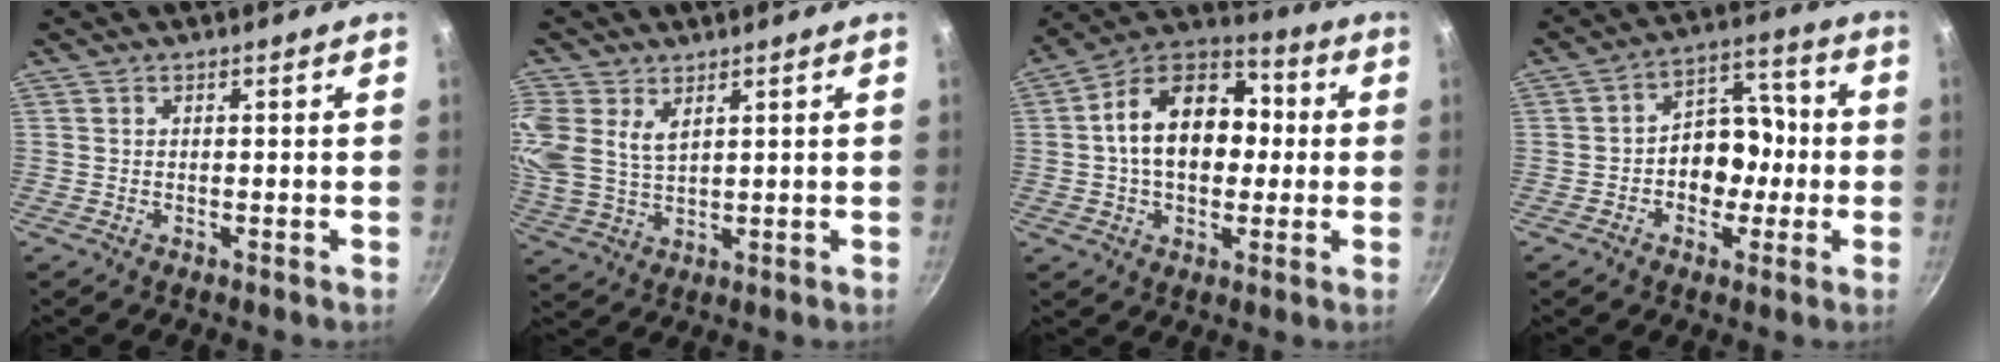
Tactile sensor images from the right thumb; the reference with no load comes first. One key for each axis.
{"total": 11.8, "fx": 5.1, "fy": 7.7, "fz": 7.4, "tx": -0.183, "ty": 0.005, "tz": 0.109}
{"total": 18.1, "fx": 1.0, "fy": 12.6, "fz": 13.0, "tx": -0.176, "ty": 0.037, "tz": -0.002}
{"total": 10.6, "fx": -1.7, "fy": 8.1, "fz": 6.6, "tx": -0.031, "ty": 0.039, "tz": -0.036}